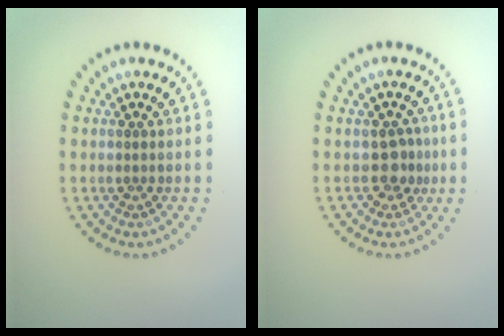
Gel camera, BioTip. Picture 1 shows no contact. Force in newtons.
{"total": 1.8, "press": 1.5, "slide": 1.0}